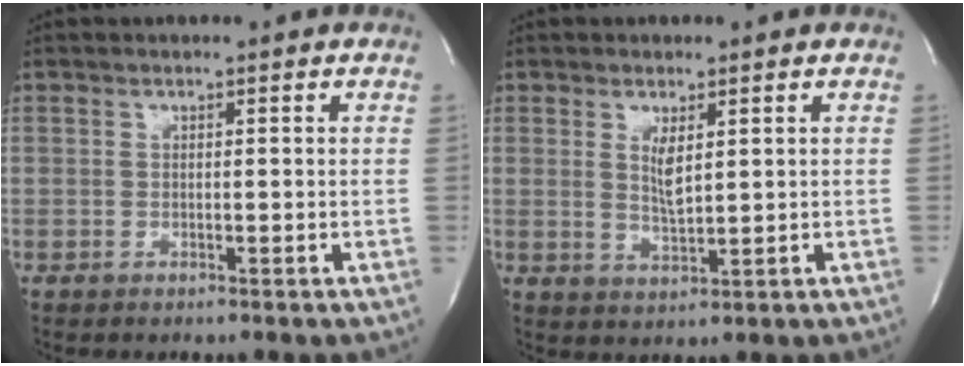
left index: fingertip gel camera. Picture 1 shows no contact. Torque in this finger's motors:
{"motor_torque": [0.21, -0.12, 0.04, 0.02]}